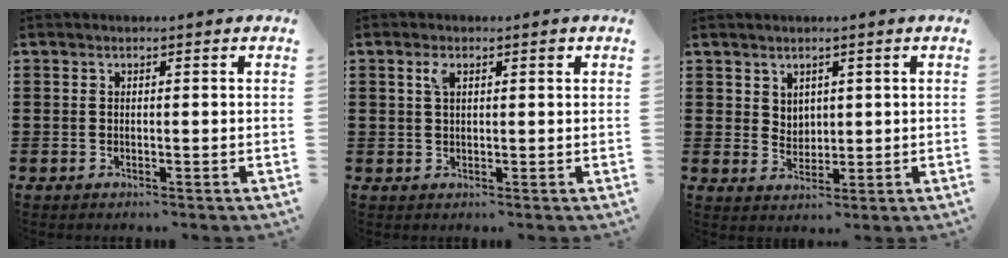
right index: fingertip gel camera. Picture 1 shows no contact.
{"total": 2.3, "force": [1.0, 0.9, 1.9], "torque": [-0.042, 0.005, 0.017]}
{"total": 2.9, "force": [2.1, 2.0, 0.4], "torque": [-0.016, 0.004, 0.039]}